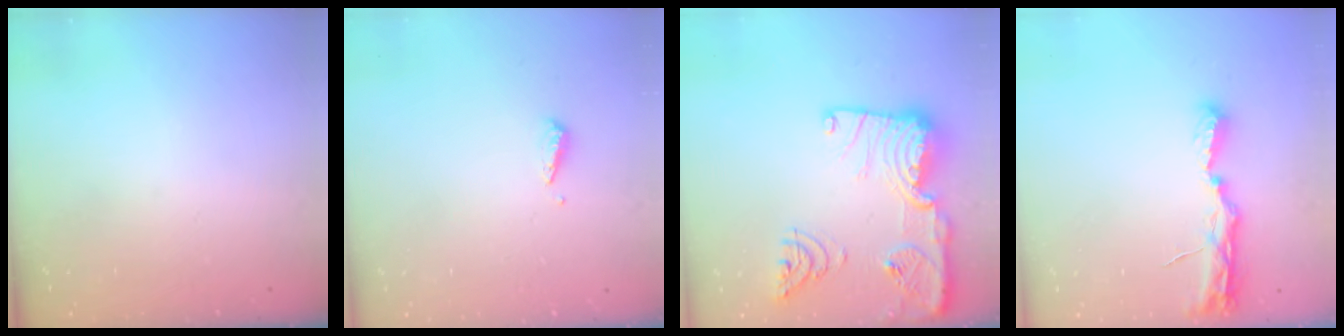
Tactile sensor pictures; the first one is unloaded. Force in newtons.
{"total": 2.9, "press": 2.9, "slide": 0.4}
{"total": 24.5, "press": 23.7, "slide": 6.1}
{"total": 8.0, "press": 8.0, "slide": 0.7}